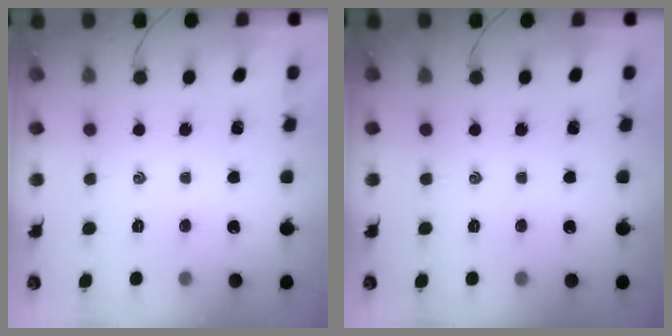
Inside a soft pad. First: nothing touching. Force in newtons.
{"total": 0.0}